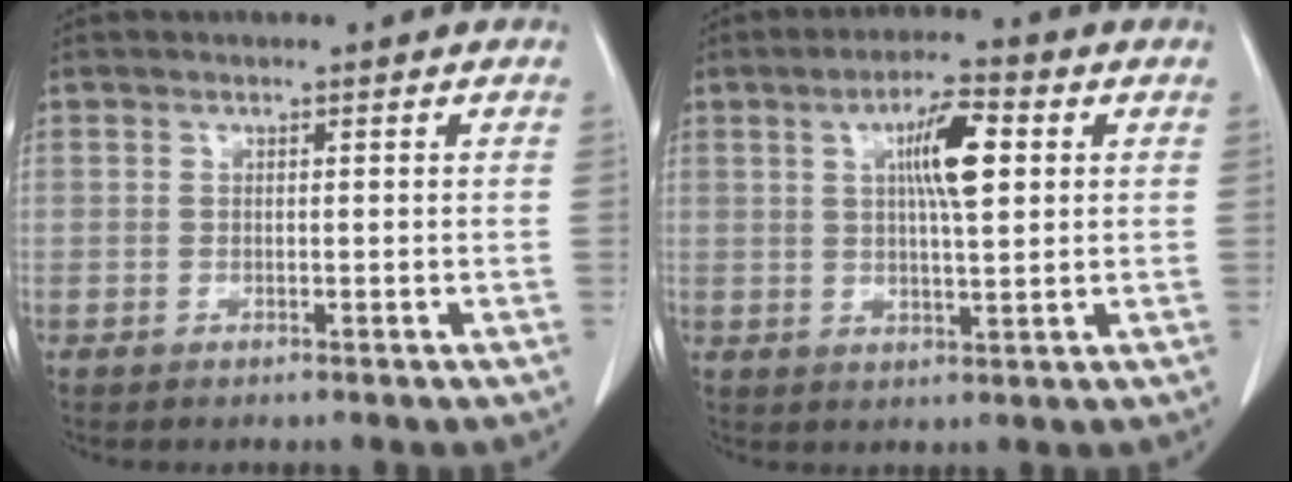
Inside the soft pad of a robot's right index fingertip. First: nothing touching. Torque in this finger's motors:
{"motor_torque": [0.30, 0.24, 0.35, 0.11]}